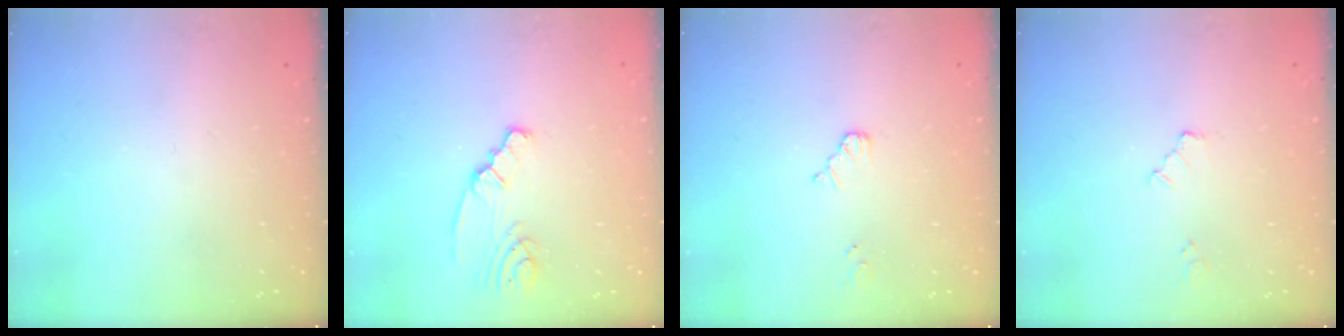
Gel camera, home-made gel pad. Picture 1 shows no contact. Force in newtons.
{"total": 2.5, "press": 2.5, "slide": 0.3}
{"total": 2.9, "press": 2.8, "slide": 0.4}
{"total": 3.4, "press": 3.4, "slide": 0.4}